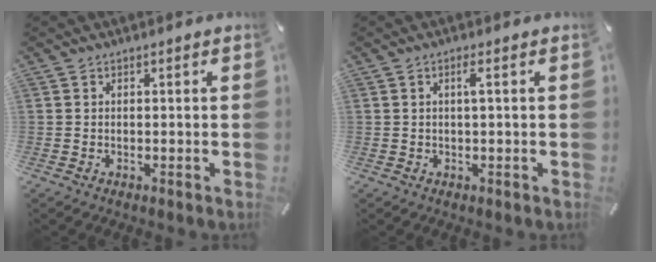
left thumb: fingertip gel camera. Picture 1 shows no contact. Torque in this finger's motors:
{"motor_torque": [0.09, -0.10, 0.11, 0.14, -0.03]}